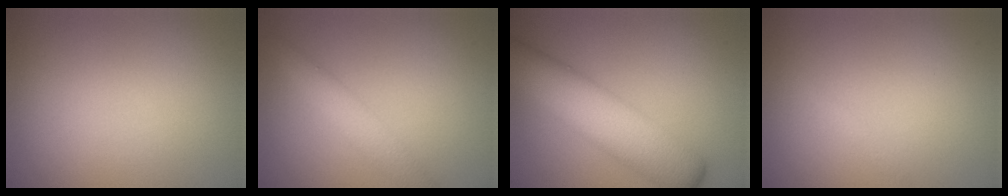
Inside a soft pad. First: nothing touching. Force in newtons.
{"total": 2.8, "press": 2.8, "slide": 0.1}
{"total": 8.2, "press": 8.2, "slide": 0.2}
{"total": 0.6, "press": 0.5, "slide": 0.1}